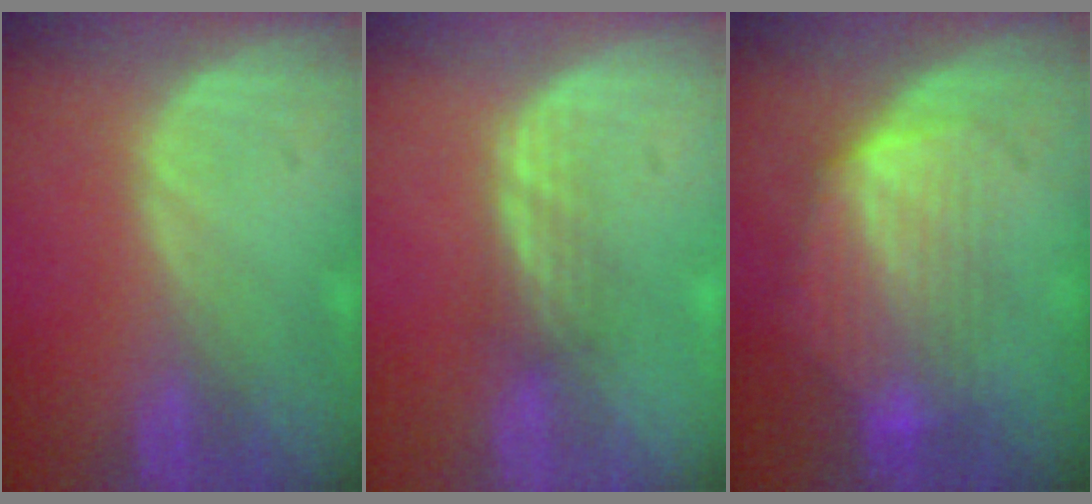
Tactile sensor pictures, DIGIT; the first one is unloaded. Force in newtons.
{"total": 2.2, "press": 2.2, "slide": 0.4}
{"total": 7.4, "press": 7.3, "slide": 1.3}